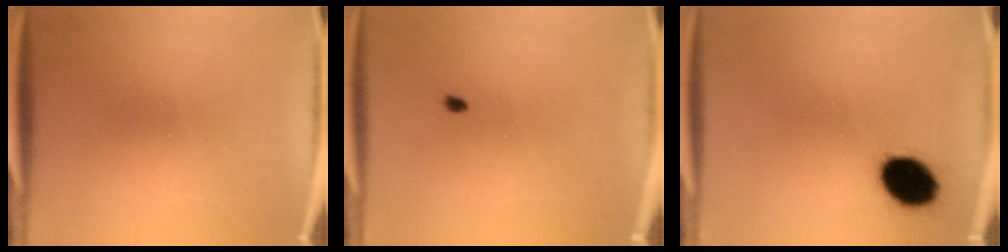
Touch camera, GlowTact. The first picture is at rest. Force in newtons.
{"total": 1.4}
{"total": 11.8}